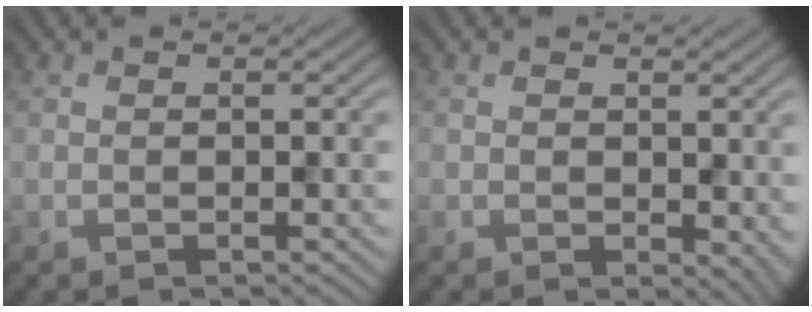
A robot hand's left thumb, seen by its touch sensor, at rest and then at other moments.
{"total": 2.6, "force": [0.2, 1.7, 2.0], "torque": [-0.023, -0.007, 0.007]}